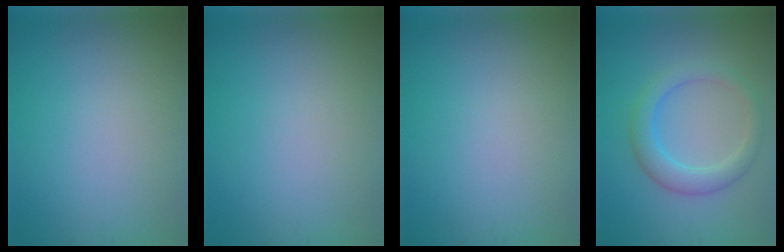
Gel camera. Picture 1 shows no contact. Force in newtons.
{"total": 0.0}
{"total": 0.0}
{"total": 3.5, "press": 3.5, "slide": 0.1}